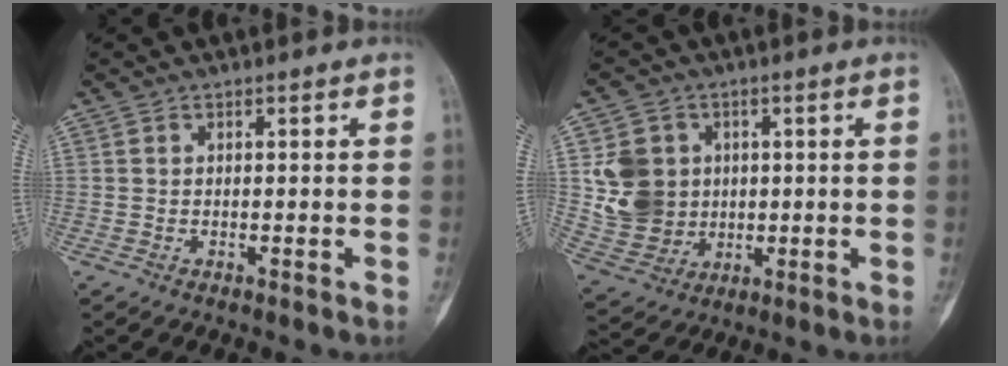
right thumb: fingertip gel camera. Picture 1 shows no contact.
{"total": 11.3, "force": [1.7, 10.1, 4.8], "torque": [-0.063, -0.005, 0.046]}